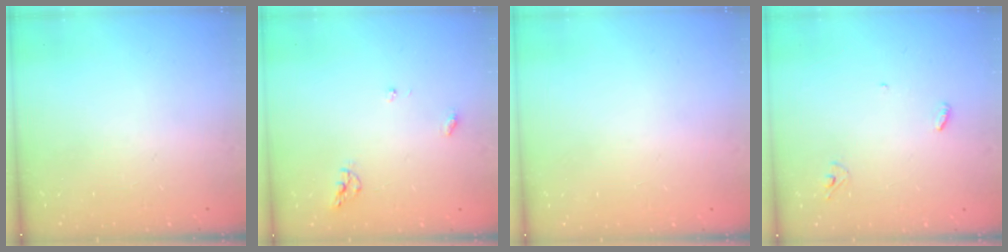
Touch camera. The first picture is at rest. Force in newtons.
{"total": 5.9, "press": 5.9, "slide": 0.6}
{"total": 0.9, "press": 0.9, "slide": 0.0}
{"total": 3.5, "press": 3.5, "slide": 0.3}